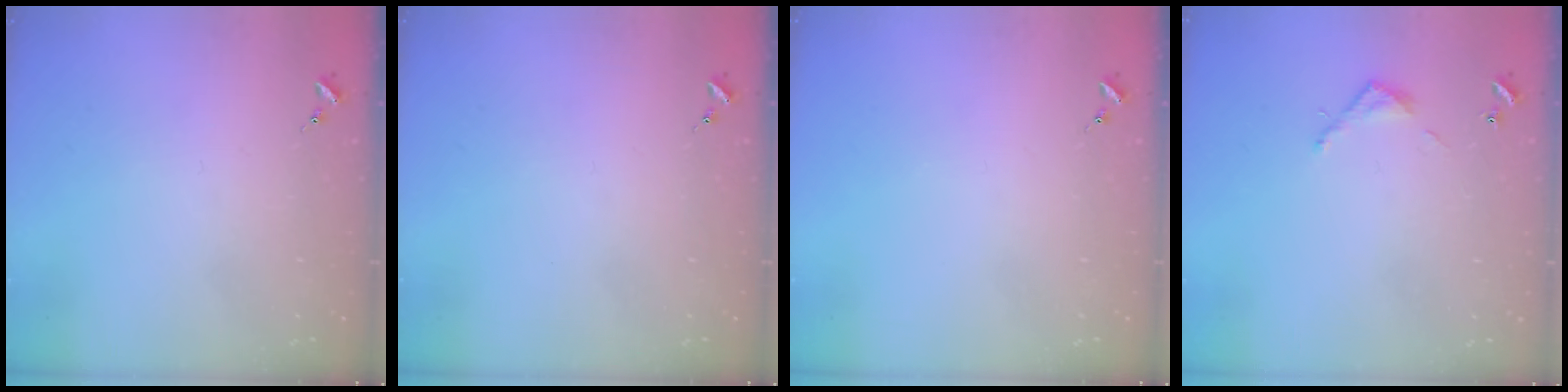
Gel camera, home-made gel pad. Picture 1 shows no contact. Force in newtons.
{"total": 0.0}
{"total": 0.0}
{"total": 3.2, "press": 3.2, "slide": 0.2}